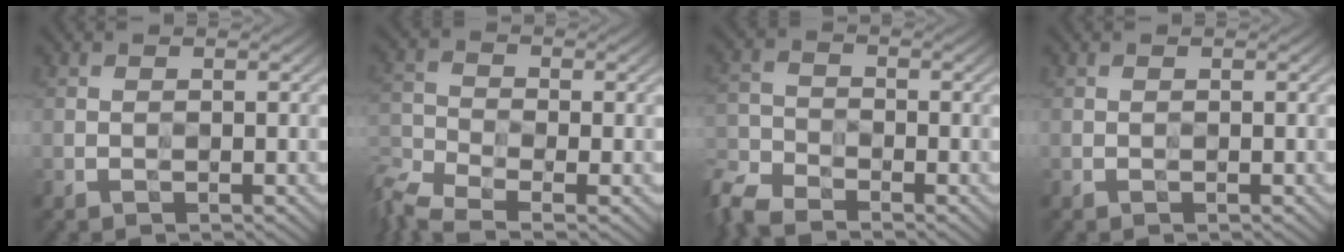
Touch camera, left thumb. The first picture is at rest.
{"total": 6.4, "force": [-4.7, 2.3, 3.7], "torque": [-0.087, -0.022, -0.095]}
{"total": 6.0, "force": [-5.4, 1.6, 1.8], "torque": [-0.047, -0.018, -0.122]}
{"total": 0.0}